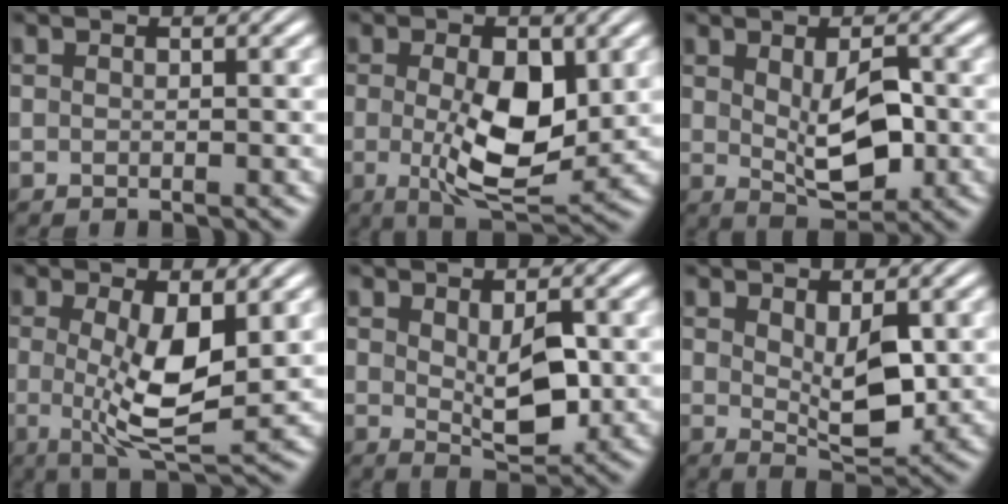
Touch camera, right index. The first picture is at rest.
{"total": 7.3, "force": [-0.6, 3.3, 6.5], "torque": [-0.116, -0.031, 0.002]}
{"total": 4.9, "force": [0.1, 2.0, 4.5], "torque": [-0.064, -0.017, 0.012]}
{"total": 6.5, "force": [0.2, 2.0, 6.1], "torque": [-0.103, -0.023, 0.011]}
{"total": 4.1, "force": [0.5, 1.4, 3.7], "torque": [-0.053, -0.019, 0.017]}
{"total": 4.1, "force": [1.0, 1.4, 3.8], "torque": [-0.051, -0.021, 0.025]}